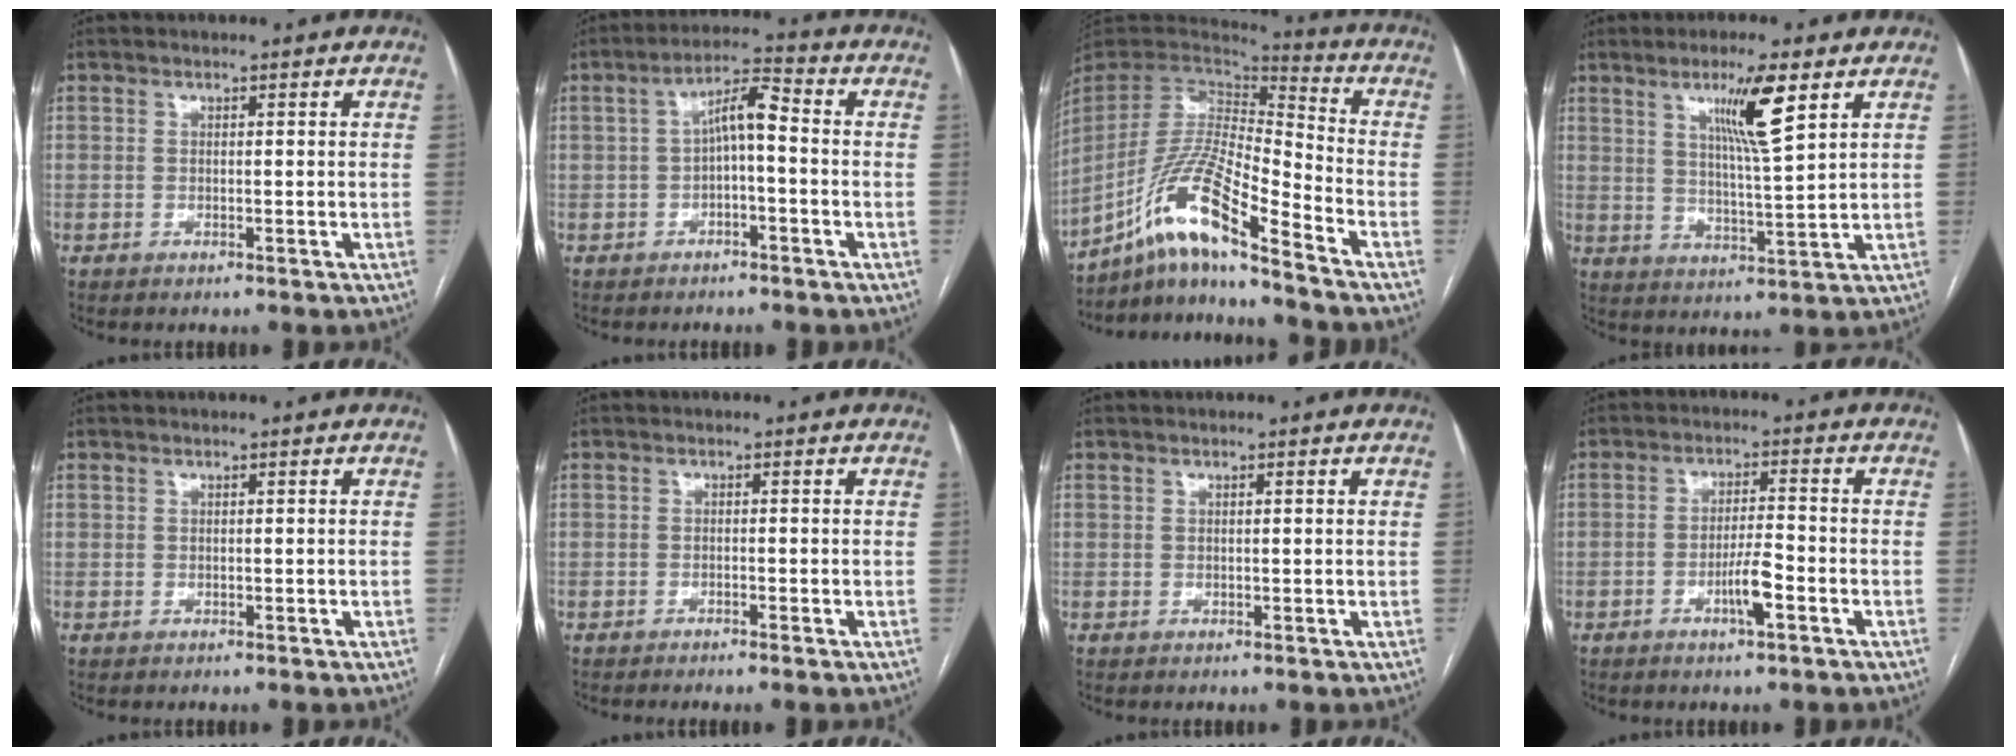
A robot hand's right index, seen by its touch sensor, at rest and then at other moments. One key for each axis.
{"total": 5.8, "fx": -0.2, "fy": 1.7, "fz": 5.6, "tx": -0.103, "ty": 0.028, "tz": -0.006}
{"total": 15.4, "fx": -10.7, "fy": 0.6, "fz": 11.1, "tx": -0.226, "ty": 0.002, "tz": -0.199}
{"total": 8.9, "fx": 4.6, "fy": 0.1, "fz": 7.7, "tx": -0.136, "ty": -0.009, "tz": 0.079}
{"total": 0.0}
{"total": 1.0, "fx": -0.7, "fy": 0.0, "fz": 0.7, "tx": -0.016, "ty": -0.001, "tz": -0.013}
{"total": 0.6, "fx": 0.4, "fy": 0.1, "fz": 0.5, "tx": -0.012, "ty": 0.005, "tz": 0.005}
{"total": 4.7, "fx": -2.1, "fy": 0.4, "fz": 4.2, "tx": -0.077, "ty": -0.003, "tz": -0.040}